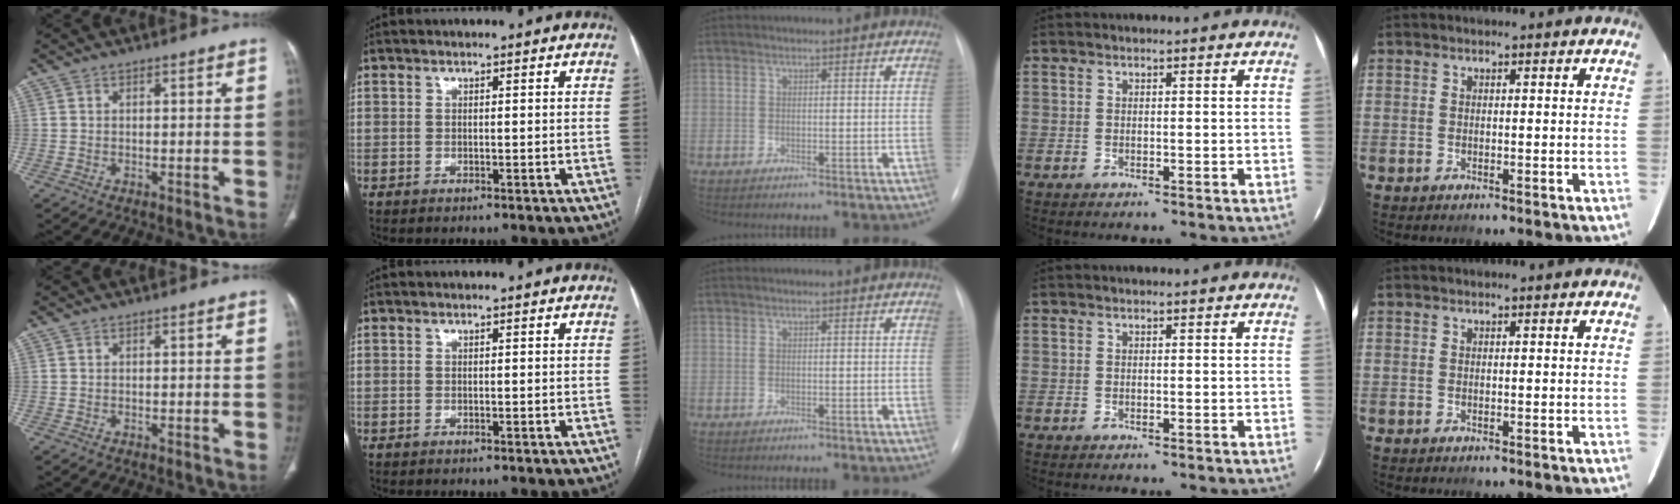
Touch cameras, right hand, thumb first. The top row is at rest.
{}